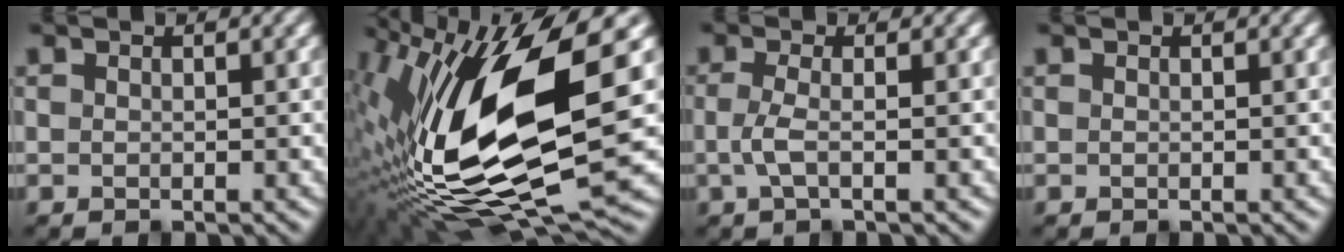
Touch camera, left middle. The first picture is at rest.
{"total": 18.5, "force": [1.6, 7.2, 16.9], "torque": [-0.330, -0.022, 0.032]}
{"total": 1.9, "force": [-0.3, 0.5, 1.8], "torque": [-0.043, -0.003, -0.010]}
{"total": 0.0}